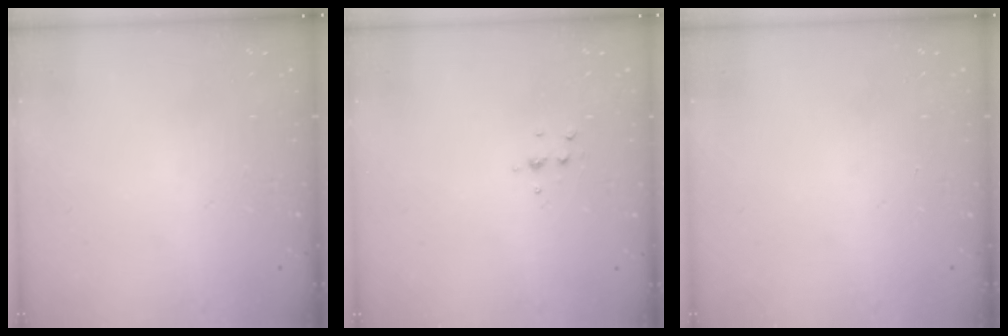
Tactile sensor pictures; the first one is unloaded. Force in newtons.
{"total": 4.1, "press": 4.0, "slide": 0.9}
{"total": 0.0}